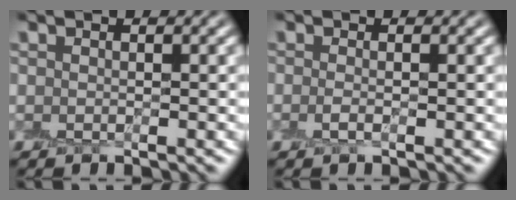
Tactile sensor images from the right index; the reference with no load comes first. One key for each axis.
{"total": 1.2, "fx": -0.3, "fy": 0.3, "fz": 1.1, "tx": -0.026, "ty": -0.007, "tz": -0.009}